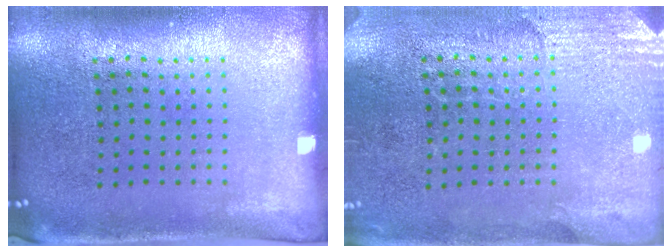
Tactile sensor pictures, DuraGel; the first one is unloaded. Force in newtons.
{"total": 2.7, "press": 2.4, "slide": 1.2}